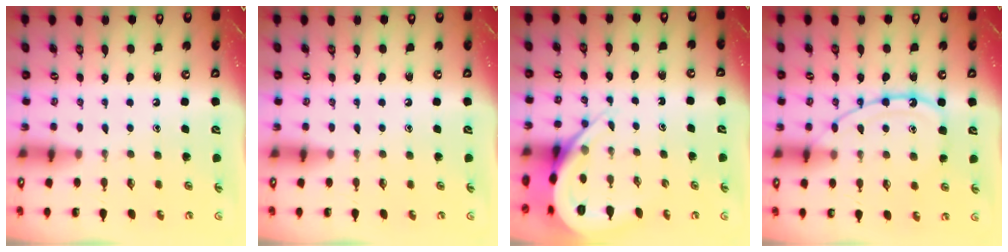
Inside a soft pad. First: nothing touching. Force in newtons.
{"total": 0.0}
{"total": 8.2, "press": 8.2, "slide": 0.8}
{"total": 12.5, "press": 12.5, "slide": 1.2}